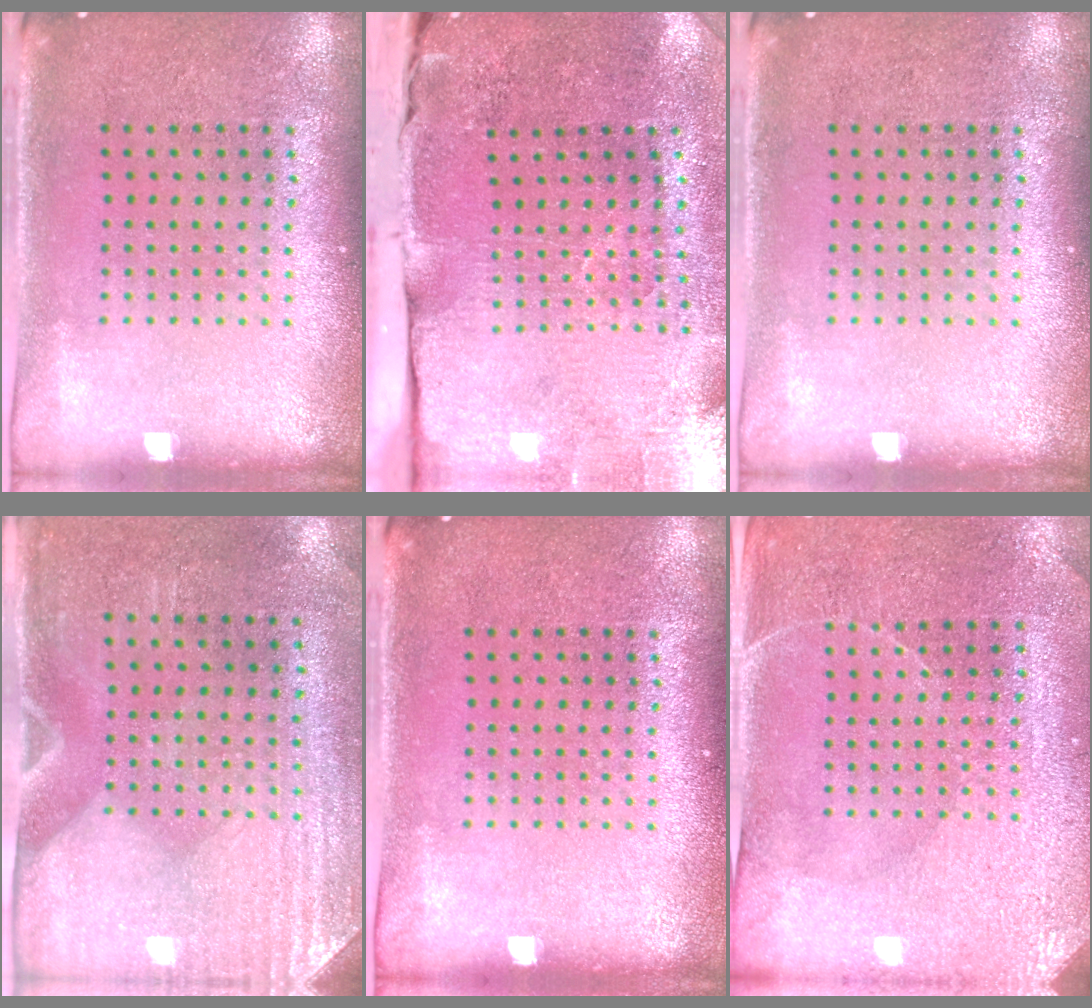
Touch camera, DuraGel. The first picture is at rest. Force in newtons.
{"total": 4.8, "press": 3.9, "slide": 2.8}
{"total": 0.0}
{"total": 3.0, "press": 2.6, "slide": 1.5}
{"total": 0.0}
{"total": 3.0, "press": 2.9, "slide": 0.3}